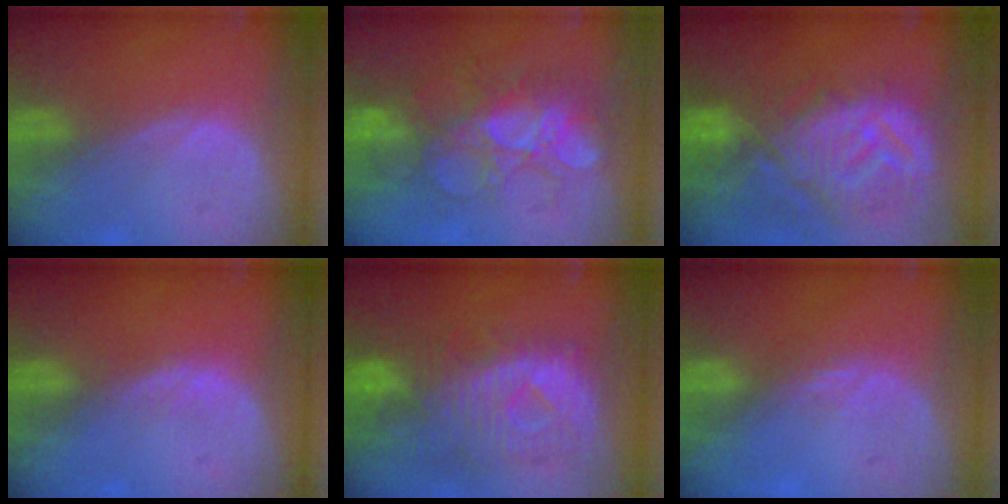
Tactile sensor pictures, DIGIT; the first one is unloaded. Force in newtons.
{"total": 8.8, "press": 8.7, "slide": 1.6}
{"total": 12.7, "press": 11.3, "slide": 5.9}
{"total": 0.8, "press": 0.7, "slide": 0.2}
{"total": 10.9, "press": 9.7, "slide": 5.0}
{"total": 1.1, "press": 1.0, "slide": 0.5}